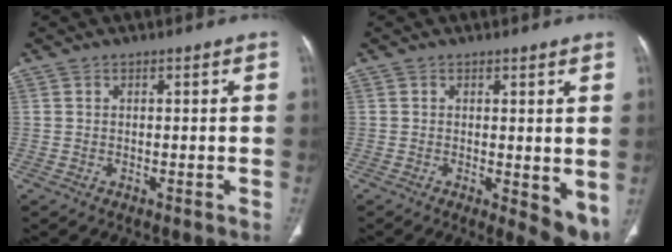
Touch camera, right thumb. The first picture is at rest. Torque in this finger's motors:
{"motor_torque": [-0.29, 0.29, -0.06, 0.01, 0.03]}